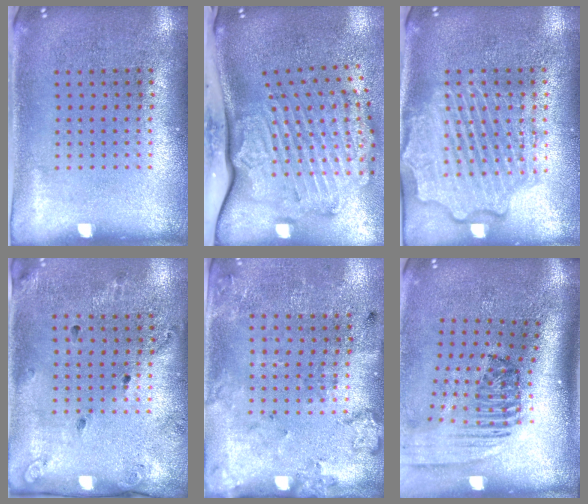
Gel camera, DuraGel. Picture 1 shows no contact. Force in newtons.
{"total": 3.5, "press": 2.5, "slide": 2.5}
{"total": 4.5, "press": 4.5, "slide": 0.6}
{"total": 1.8, "press": 1.2, "slide": 1.3}
{"total": 2.2, "press": 1.4, "slide": 1.7}
{"total": 2.3, "press": 1.6, "slide": 1.7}